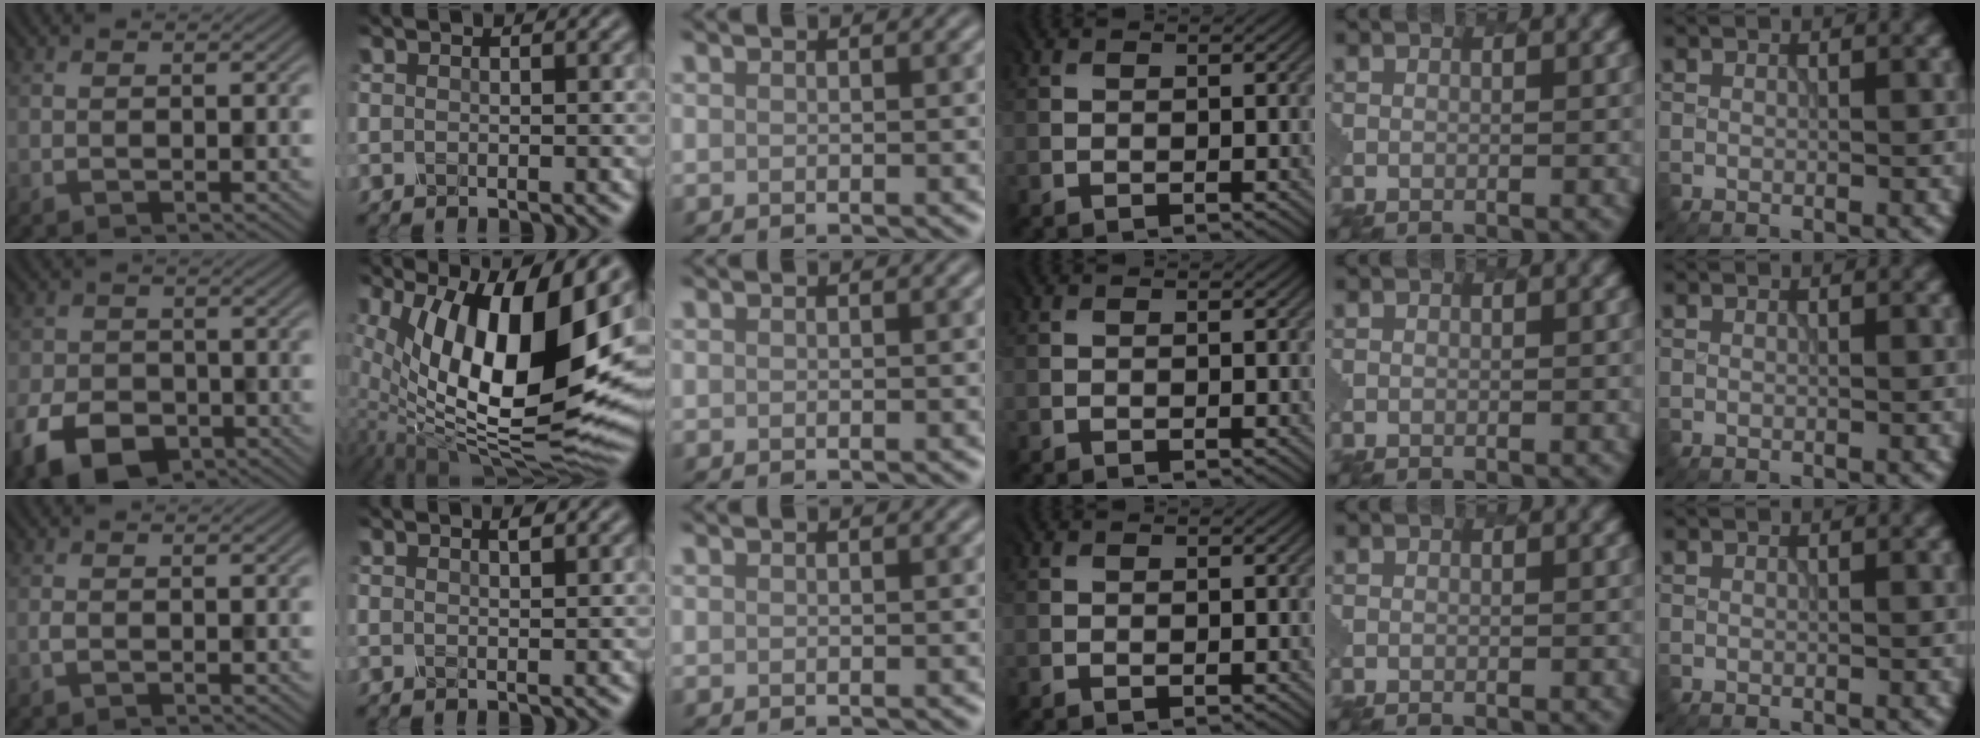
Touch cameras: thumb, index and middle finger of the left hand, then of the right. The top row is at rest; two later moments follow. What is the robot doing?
{"motion": "dispense", "object": "pipette"}